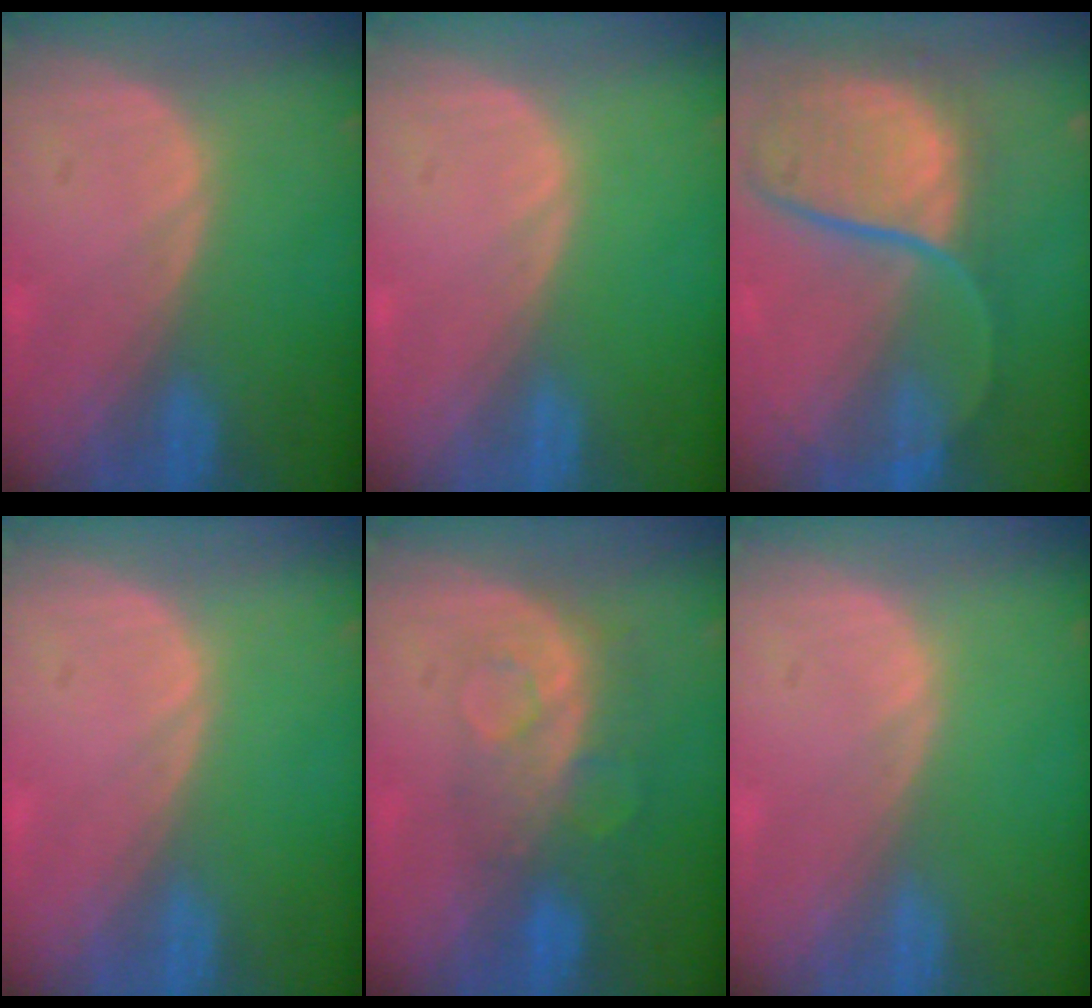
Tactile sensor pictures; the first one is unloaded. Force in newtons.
{"total": 0.0}
{"total": 12.2, "press": 9.9, "slide": 7.0}
{"total": 0.0}
{"total": 8.4, "press": 7.0, "slide": 4.5}
{"total": 0.0}